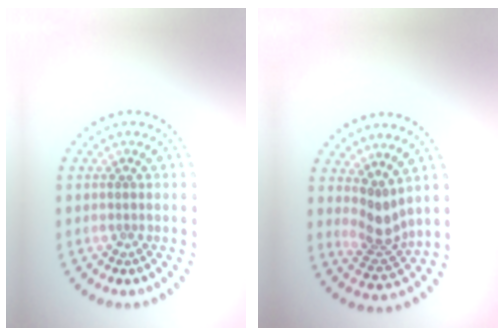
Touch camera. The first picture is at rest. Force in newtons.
{"total": 2.9, "press": 2.1, "slide": 2.0}